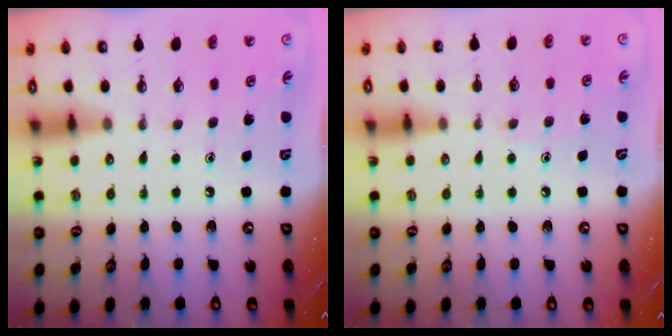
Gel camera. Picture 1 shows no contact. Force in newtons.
{"total": 5.1, "press": 5.0, "slide": 0.6}